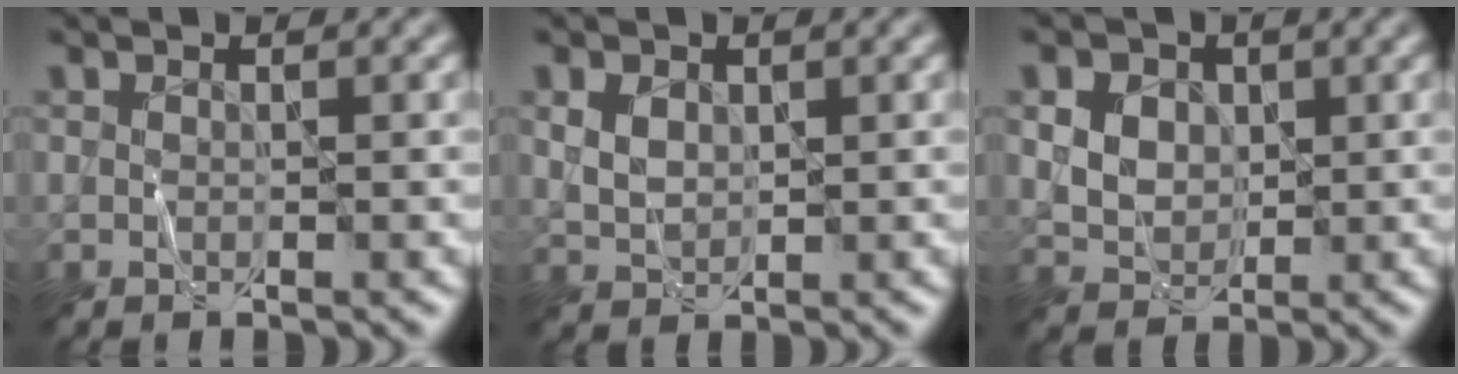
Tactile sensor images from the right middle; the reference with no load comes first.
{"total": 2.2, "force": [0.7, 1.6, 1.3], "torque": [-0.031, -0.001, 0.017]}
{"total": 7.5, "force": [2.9, 5.8, 3.8], "torque": [-0.074, 0.029, 0.038]}